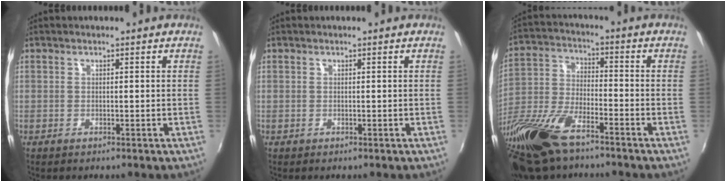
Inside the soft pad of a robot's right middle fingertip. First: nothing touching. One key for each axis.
{"total": 0.0}
{"total": 21.9, "fx": -15.3, "fy": 7.9, "fz": 13.5, "tx": -0.306, "ty": -0.042, "tz": -0.291}